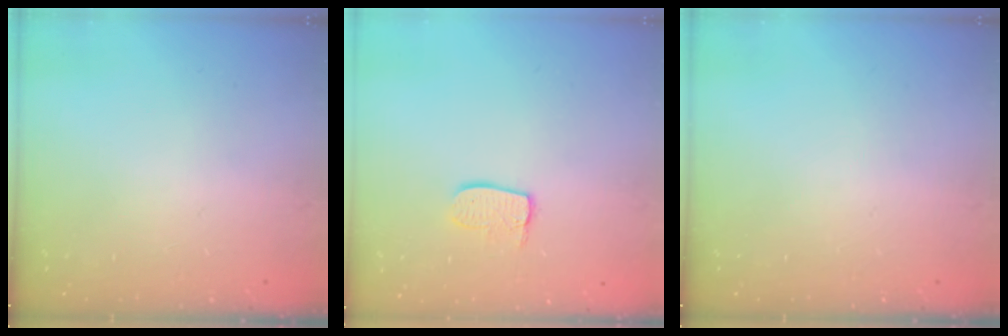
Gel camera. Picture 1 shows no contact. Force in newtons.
{"total": 7.6, "press": 7.6, "slide": 0.2}
{"total": 0.0}